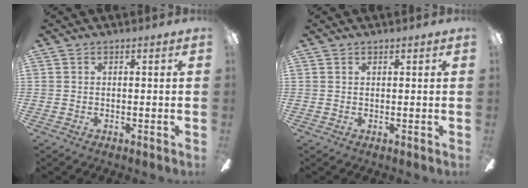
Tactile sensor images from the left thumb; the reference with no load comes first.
{"total": 0.5, "force": [0.4, 0.2, 0.0], "torque": [0.001, 0.000, 0.009]}